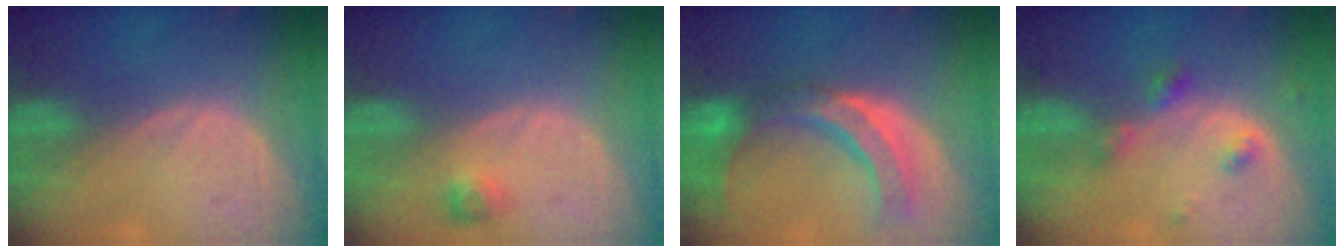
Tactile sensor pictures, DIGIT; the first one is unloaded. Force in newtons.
{"total": 2.4, "press": 2.2, "slide": 0.9}
{"total": 10.1, "press": 9.4, "slide": 3.9}
{"total": 3.8, "press": 3.7, "slide": 1.1}